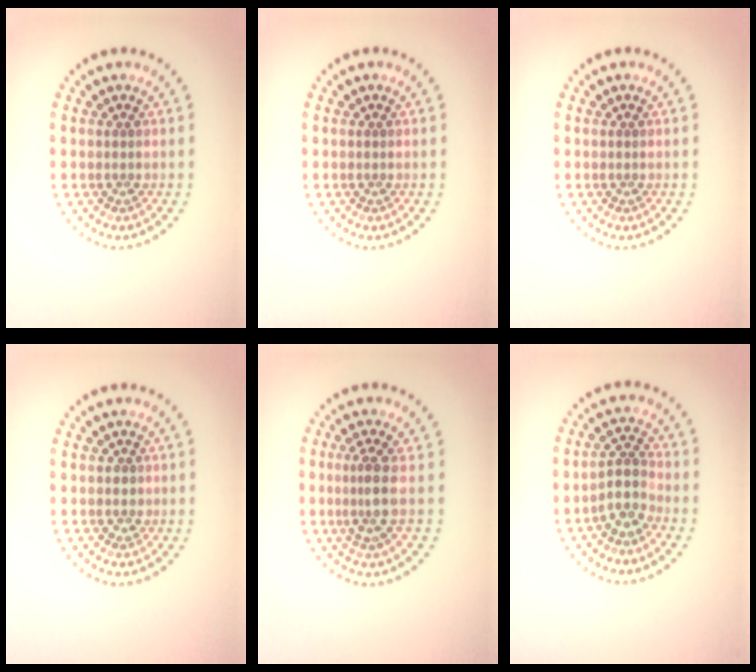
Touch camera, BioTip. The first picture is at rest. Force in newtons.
{"total": 0.0}
{"total": 0.0}
{"total": 0.7, "press": 0.5, "slide": 0.5}
{"total": 2.5, "press": 1.9, "slide": 1.6}
{"total": 2.6, "press": 2.1, "slide": 1.5}